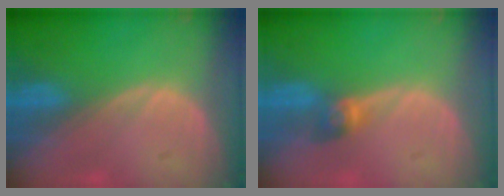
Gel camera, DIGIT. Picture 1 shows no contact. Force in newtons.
{"total": 2.7, "press": 2.5, "slide": 0.9}